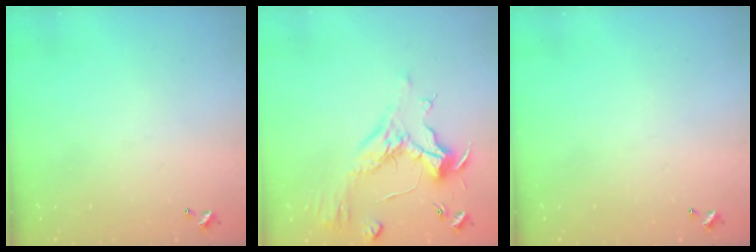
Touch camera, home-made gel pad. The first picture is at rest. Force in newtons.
{"total": 1.1, "press": 0.2, "slide": 1.1}
{"total": 0.0}